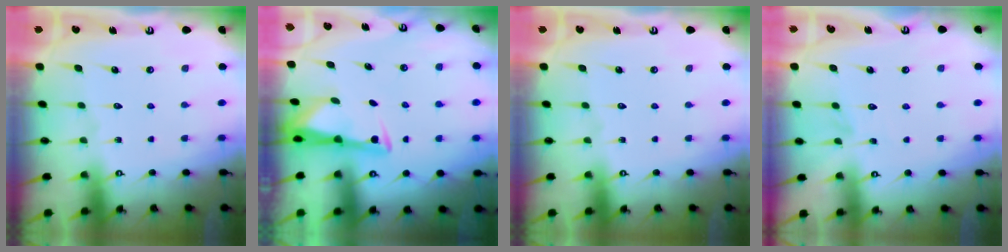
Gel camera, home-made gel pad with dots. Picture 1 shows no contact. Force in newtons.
{"total": 3.2, "press": 3.2, "slide": 0.5}
{"total": 0.0}
{"total": 3.5, "press": 3.4, "slide": 0.4}